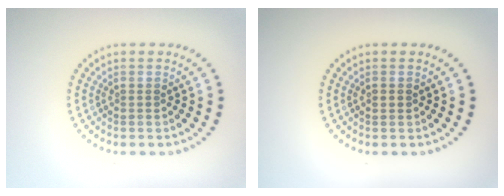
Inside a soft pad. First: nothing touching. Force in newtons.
{"total": 0.9, "press": 0.9, "slide": 0.1}